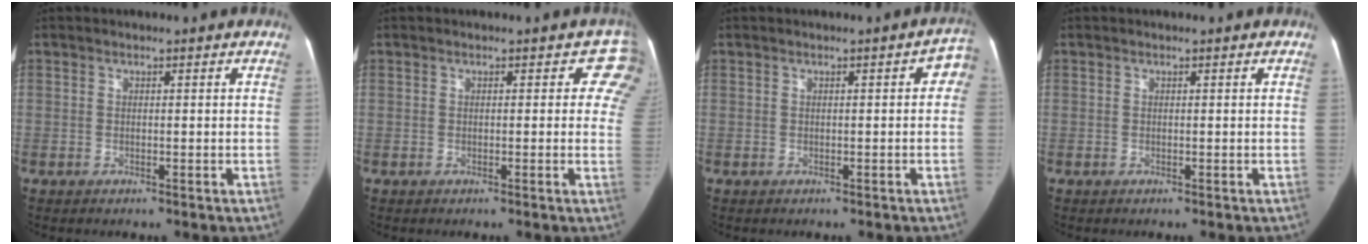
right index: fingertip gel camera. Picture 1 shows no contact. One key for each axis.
{"total": 3.7, "fx": 2.2, "fy": 2.6, "fz": 1.5, "tx": 0.012, "ty": -0.004, "tz": 0.000}
{"total": 2.7, "fx": 0.4, "fy": 1.1, "fz": 2.4, "tx": -0.013, "ty": 0.014, "tz": 0.000}
{"total": 0.0}